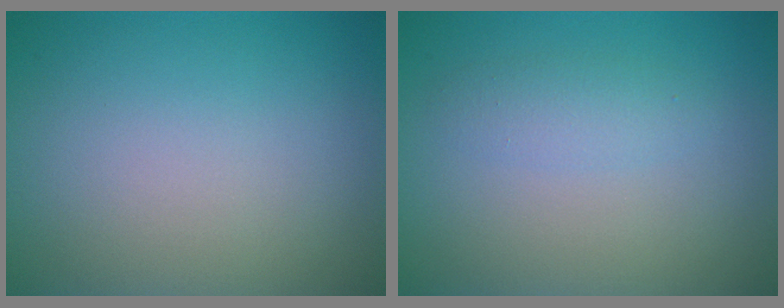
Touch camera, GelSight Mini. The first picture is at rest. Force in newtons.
{"total": 1.6, "press": 1.6, "slide": 0.0}